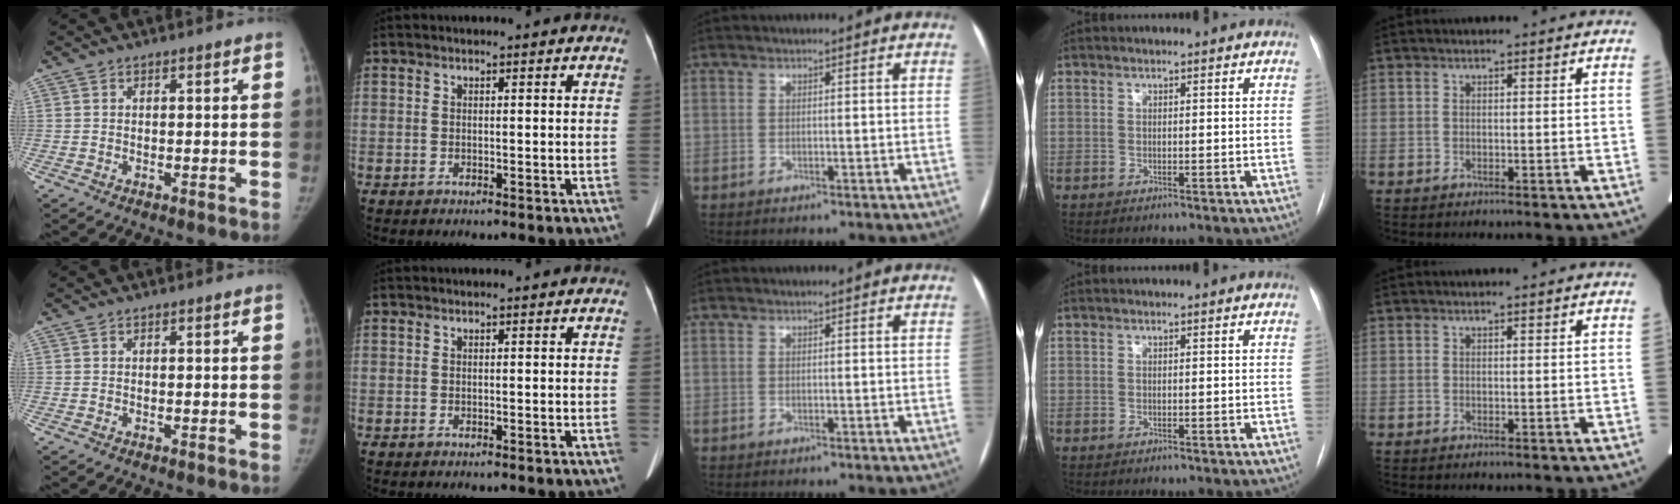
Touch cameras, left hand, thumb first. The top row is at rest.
{}